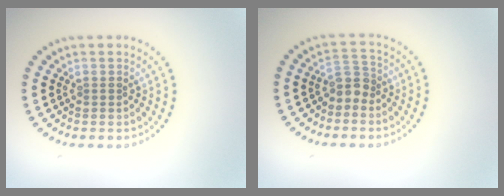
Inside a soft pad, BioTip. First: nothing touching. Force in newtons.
{"total": 2.1, "press": 1.7, "slide": 1.2}